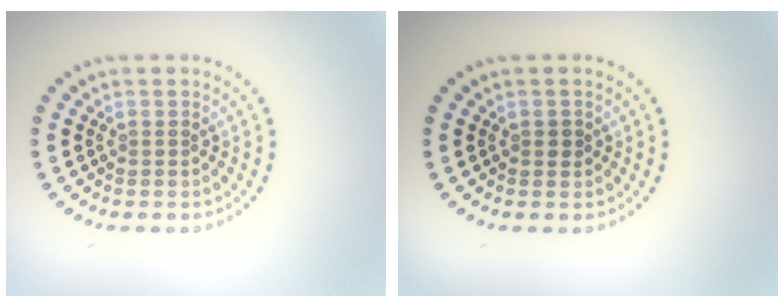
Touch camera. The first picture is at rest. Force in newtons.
{"total": 0.9, "press": 0.9, "slide": 0.1}